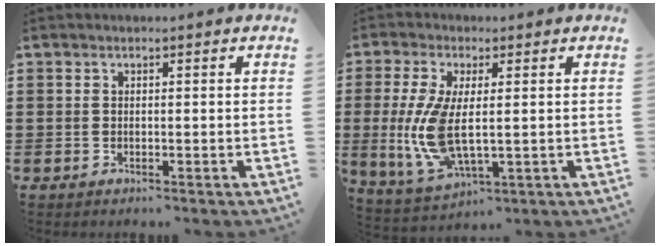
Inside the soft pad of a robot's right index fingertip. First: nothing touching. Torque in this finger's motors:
{"motor_torque": [2.14, 0.00, 1.05, 0.21]}